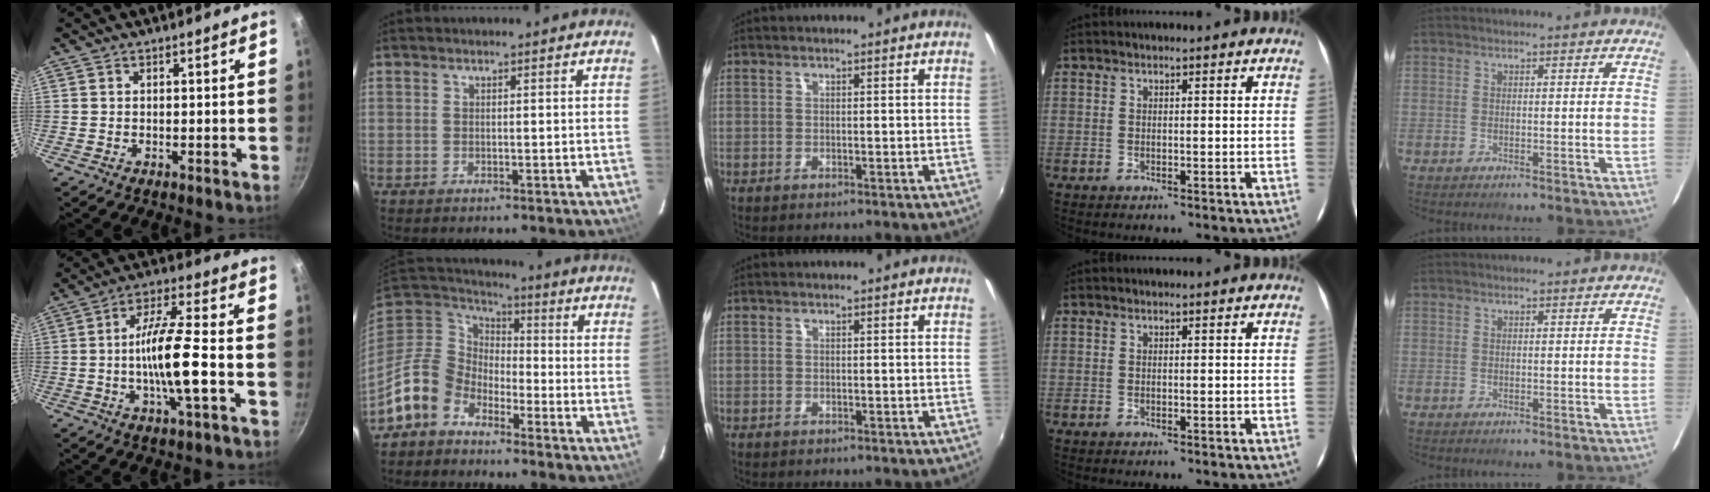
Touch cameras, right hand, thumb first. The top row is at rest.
{"thumb": {"total": 11.8, "force": [-2.7, 1.9, 11.4], "torque": [-0.206, 0.020, -0.055]}, "index": {"total": 11.2, "force": [-7.9, 7.1, 3.6], "torque": [-0.094, 0.026, -0.165]}}